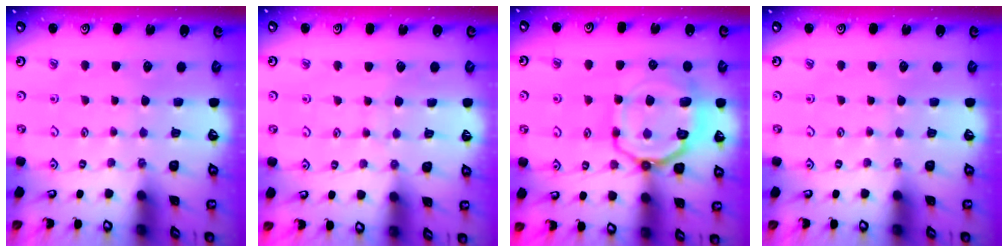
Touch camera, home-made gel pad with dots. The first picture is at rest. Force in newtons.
{"total": 4.5, "press": 4.5, "slide": 0.4}
{"total": 14.2, "press": 14.1, "slide": 1.6}
{"total": 0.0}